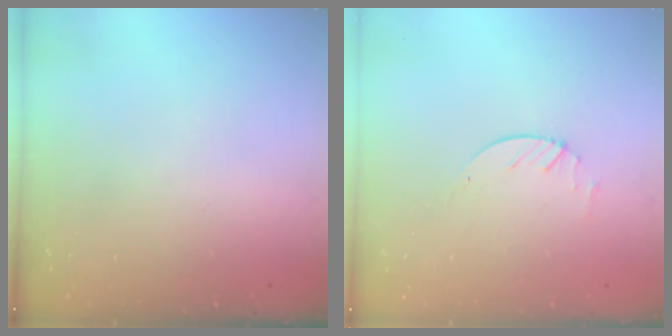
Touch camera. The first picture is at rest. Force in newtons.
{"total": 1.9, "press": 1.9, "slide": 0.3}